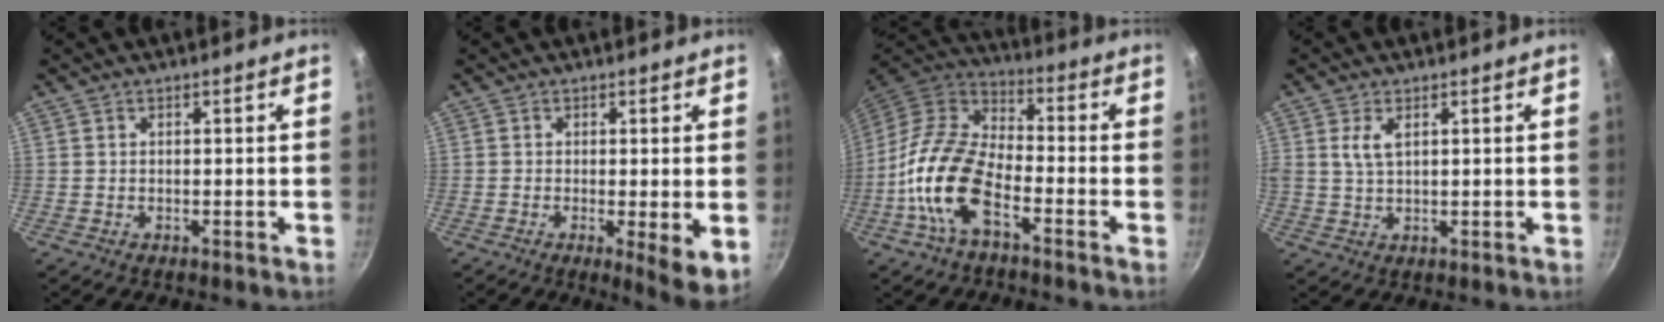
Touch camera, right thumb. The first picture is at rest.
{"total": 5.9, "force": [-0.9, 1.3, 5.7], "torque": [-0.090, -0.020, -0.017]}
{"total": 16.0, "force": [-5.9, 8.0, 12.5], "torque": [-0.255, 0.044, -0.121]}
{"total": 3.3, "force": [1.3, 1.6, 2.6], "torque": [-0.055, -0.001, 0.032]}